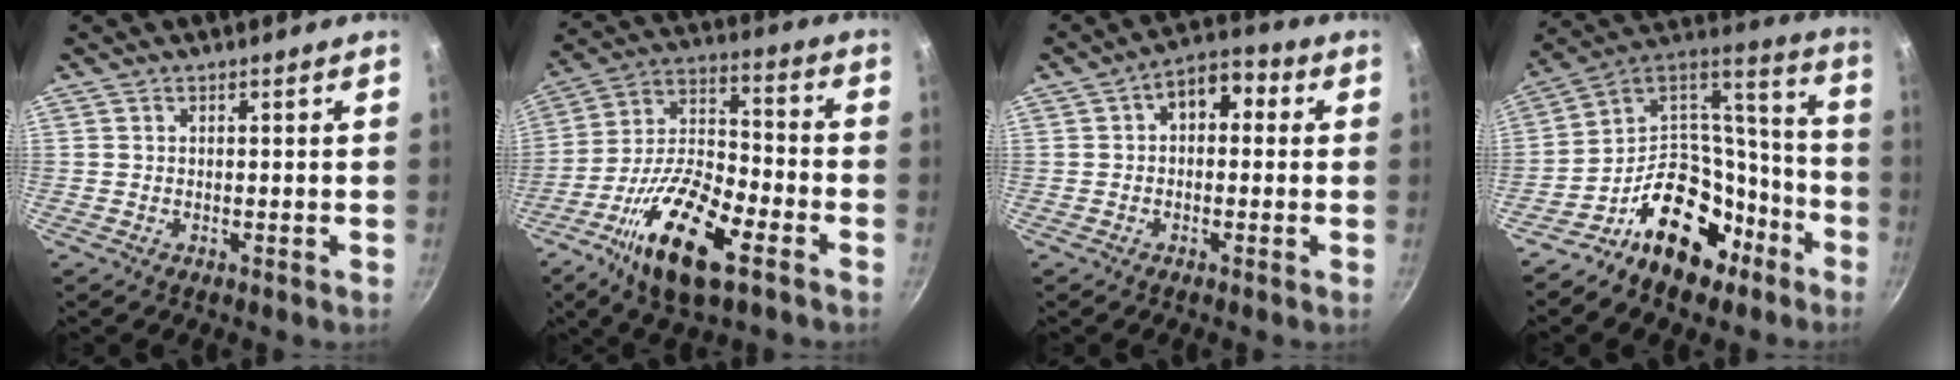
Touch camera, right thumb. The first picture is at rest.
{"total": 19.3, "force": [-9.6, 7.3, 15.1], "torque": [-0.270, 0.041, -0.185]}
{"total": 7.3, "force": [1.3, 4.9, 5.3], "torque": [-0.048, 0.022, 0.006]}
{"total": 20.8, "force": [-11.6, 13.3, 11.0], "torque": [-0.122, 0.121, -0.185]}